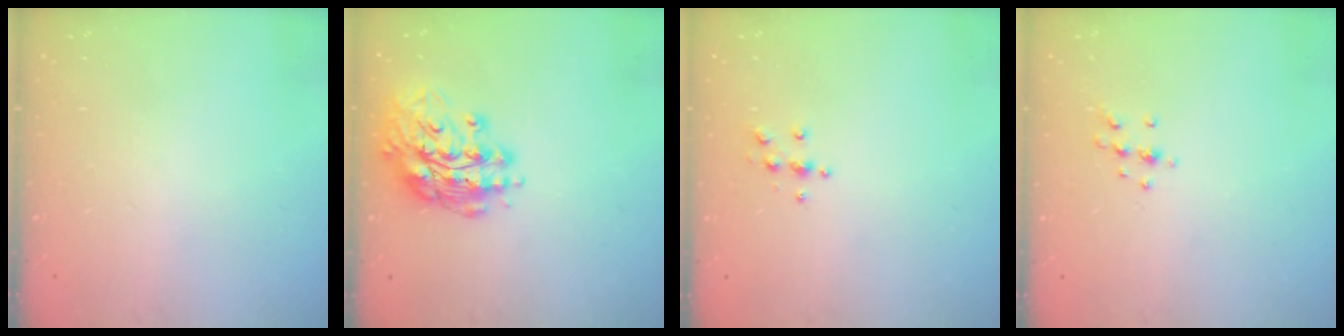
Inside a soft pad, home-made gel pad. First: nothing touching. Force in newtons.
{"total": 15.2, "press": 15.2, "slide": 0.8}
{"total": 4.0, "press": 3.9, "slide": 0.6}
{"total": 6.9, "press": 6.8, "slide": 1.2}